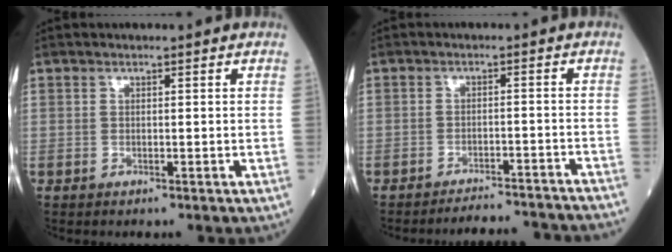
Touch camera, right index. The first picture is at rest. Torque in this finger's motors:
{"motor_torque": [0.06, -0.36, 0.35, 0.07]}